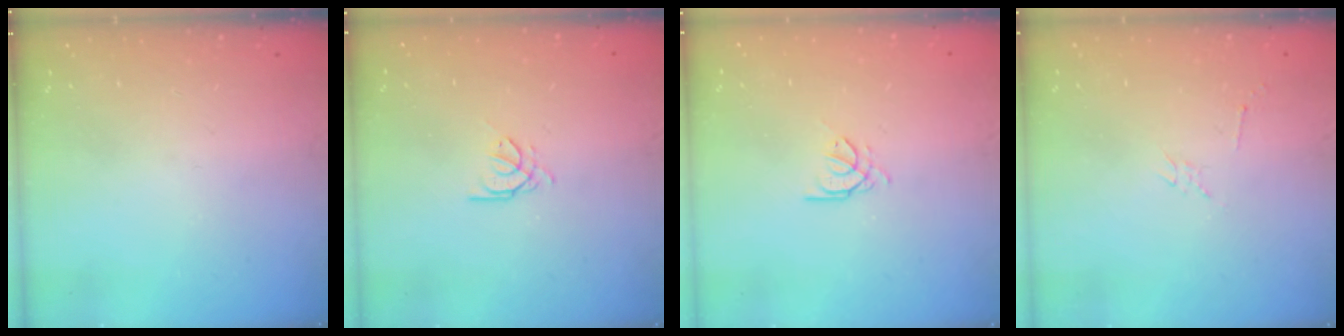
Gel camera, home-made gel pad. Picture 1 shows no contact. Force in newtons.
{"total": 0.7, "press": 0.6, "slide": 0.3}
{"total": 0.7, "press": 0.6, "slide": 0.3}
{"total": 2.3, "press": 2.3, "slide": 0.4}